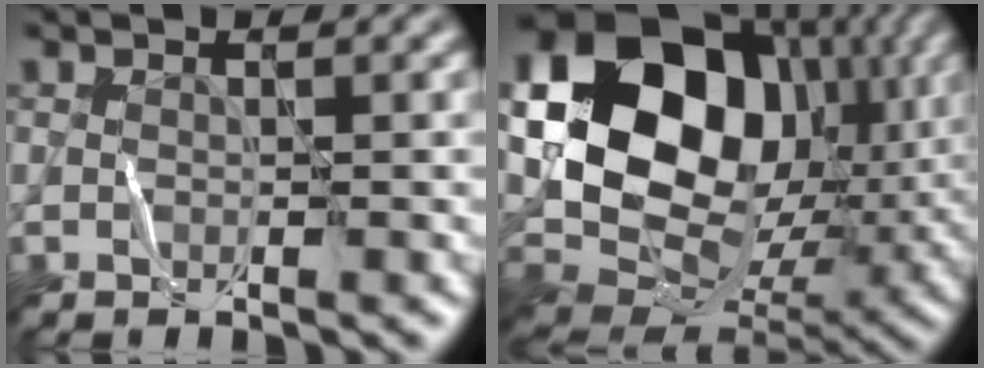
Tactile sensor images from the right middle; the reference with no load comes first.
{"total": 19.1, "force": [4.8, 14.5, 11.5], "torque": [-0.226, 0.007, 0.101]}